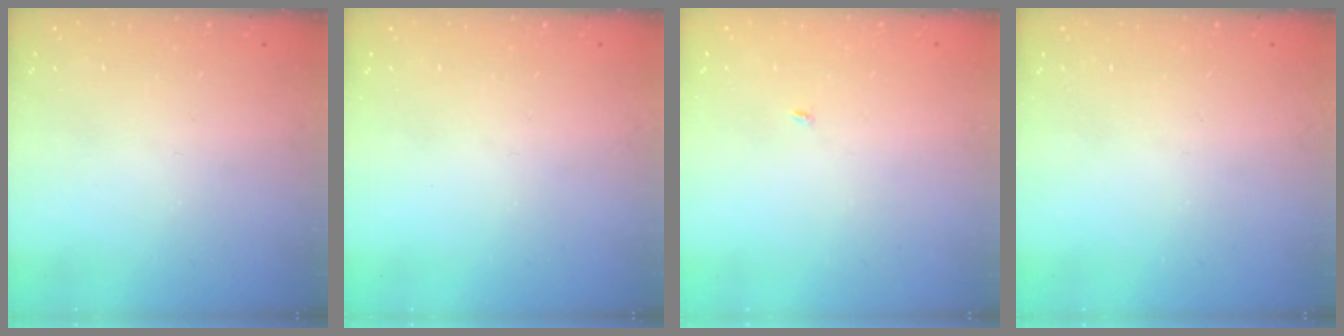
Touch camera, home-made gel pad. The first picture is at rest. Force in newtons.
{"total": 0.0}
{"total": 1.9, "press": 1.9, "slide": 0.2}
{"total": 0.0}